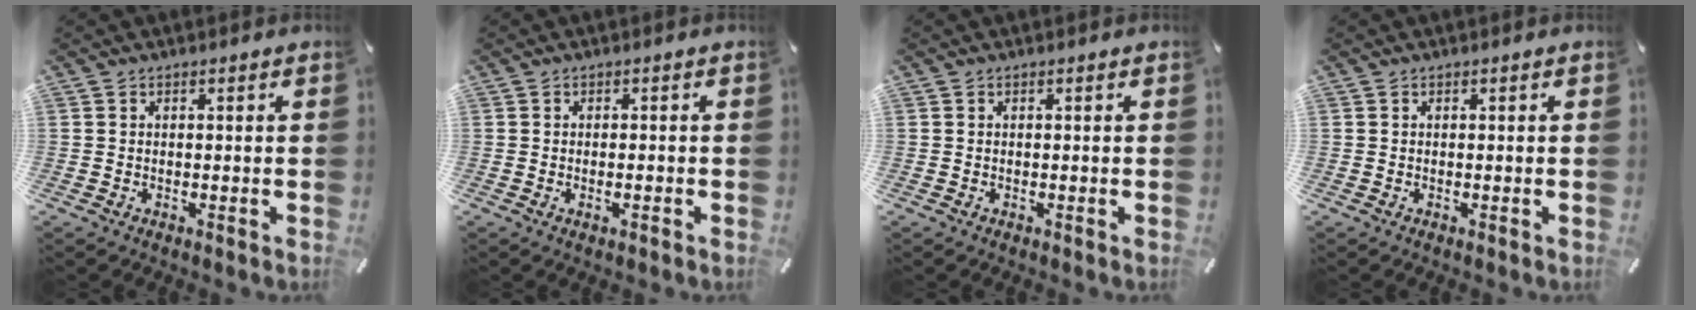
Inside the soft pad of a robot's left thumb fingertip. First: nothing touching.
{"total": 1.1, "force": [-0.4, 0.3, 1.0], "torque": [-0.018, 0.000, -0.007]}
{"total": 0.0}
{"total": 0.0}